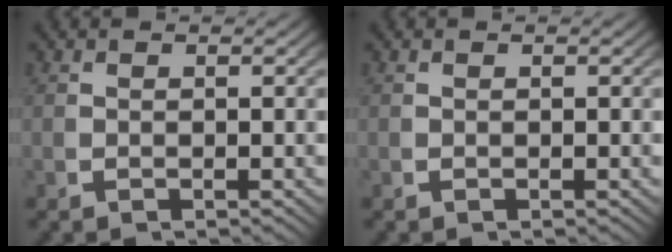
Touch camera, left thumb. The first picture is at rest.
{"total": 0.0}